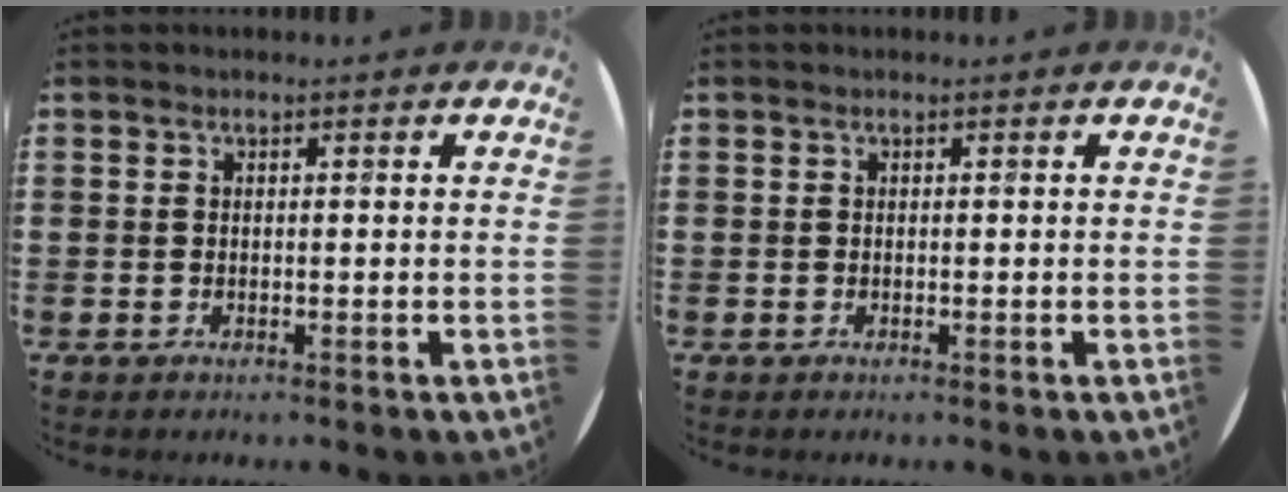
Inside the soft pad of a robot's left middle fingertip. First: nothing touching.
{"total": 0.0}